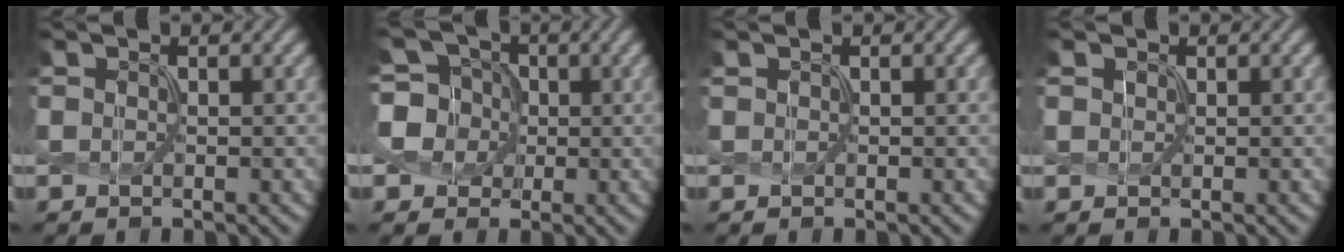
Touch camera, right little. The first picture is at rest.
{"total": 6.4, "force": [0.3, 5.9, 2.6], "torque": [-0.050, 0.032, -0.025]}
{"total": 0.0}
{"total": 0.6, "force": [0.4, 0.4, 0.2], "torque": [-0.006, 0.000, 0.012]}